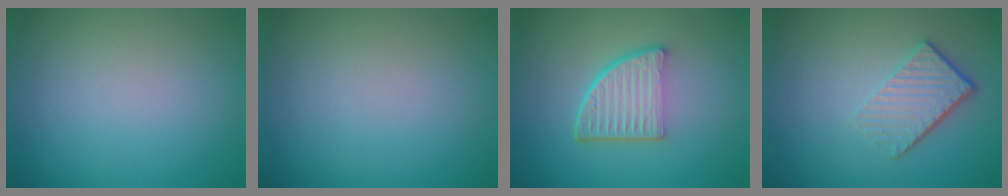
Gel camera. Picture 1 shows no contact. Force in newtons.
{"total": 0.0}
{"total": 5.4, "press": 3.6, "slide": 4.0}
{"total": 4.2, "press": 2.8, "slide": 3.1}